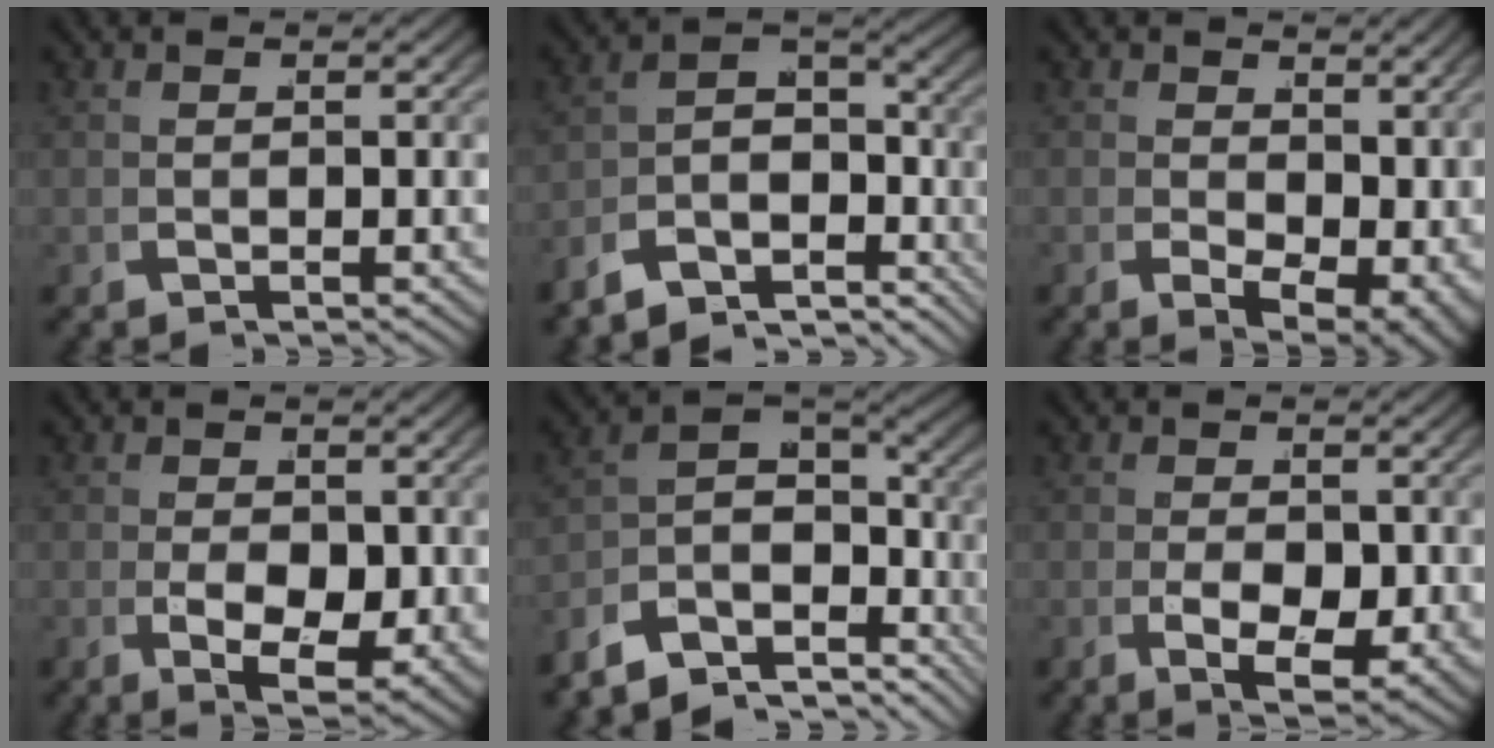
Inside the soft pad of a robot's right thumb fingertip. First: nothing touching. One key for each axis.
{"total": 9.5, "fx": -3.7, "fy": 5.5, "fz": 6.7, "tx": -0.118, "ty": -0.018, "tz": -0.060}
{"total": 5.7, "fx": -0.2, "fy": 3.6, "fz": 4.5, "tx": -0.075, "ty": -0.040, "tz": 0.018}
{"total": 7.5, "fx": -1.4, "fy": 4.4, "fz": 5.8, "tx": -0.107, "ty": -0.040, "tz": 0.000}
{"total": 10.3, "fx": -1.4, "fy": 5.8, "fz": 8.4, "tx": -0.135, "ty": 0.003, "tz": -0.031}
{"total": 6.7, "fx": -1.3, "fy": 3.8, "fz": 5.3, "tx": -0.098, "ty": -0.032, "tz": -0.004}